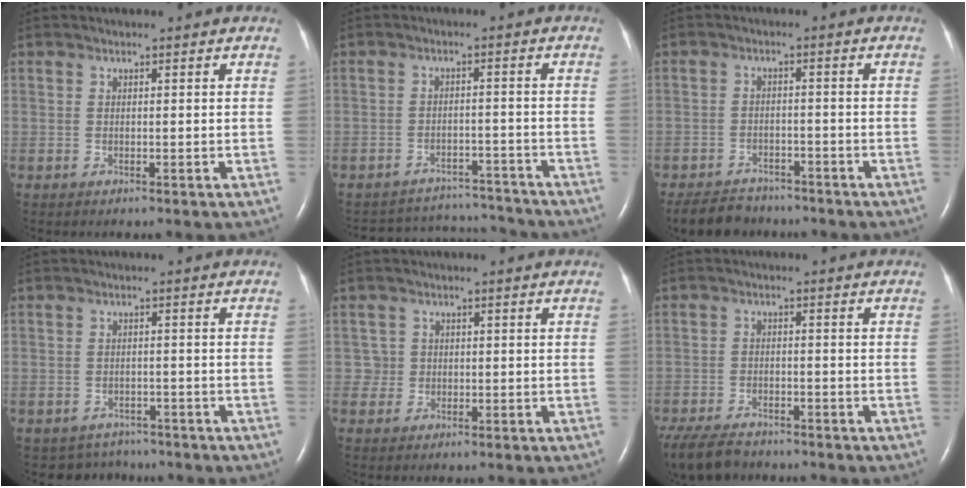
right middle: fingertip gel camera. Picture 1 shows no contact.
{"total": 10.2, "force": [-10.1, 1.6, -0.2], "torque": [-0.001, 0.017, -0.137]}
{"total": 6.4, "force": [-5.6, 2.7, 1.3], "torque": [-0.025, -0.007, -0.091]}
{"total": 4.1, "force": [-3.5, 2.0, -0.6], "torque": [0.006, 0.010, -0.051]}
{"total": 1.7, "force": [0.0, 1.7, -0.3], "torque": [0.016, 0.008, -0.005]}
{"total": 9.1, "force": [-7.6, 3.3, 3.7], "torque": [-0.073, -0.017, -0.126]}